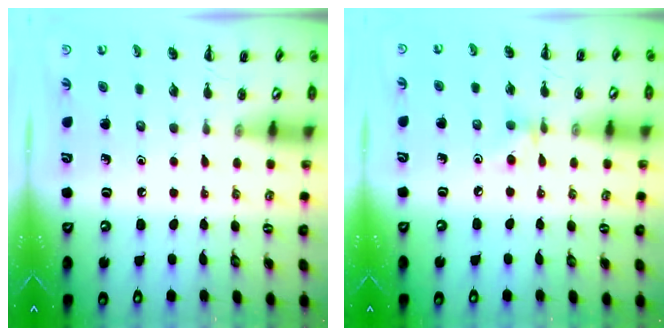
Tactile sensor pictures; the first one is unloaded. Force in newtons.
{"total": 3.8, "press": 3.6, "slide": 1.4}